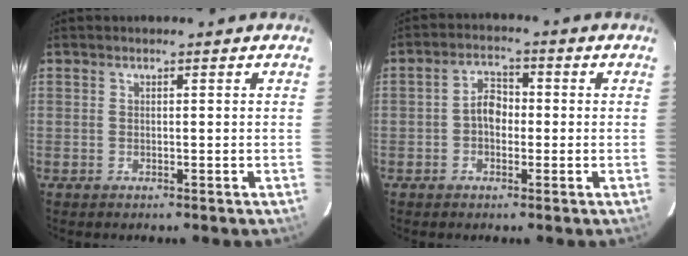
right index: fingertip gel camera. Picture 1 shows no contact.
{"total": 4.1, "force": [-0.7, 3.0, 2.7], "torque": [-0.047, 0.015, -0.014]}